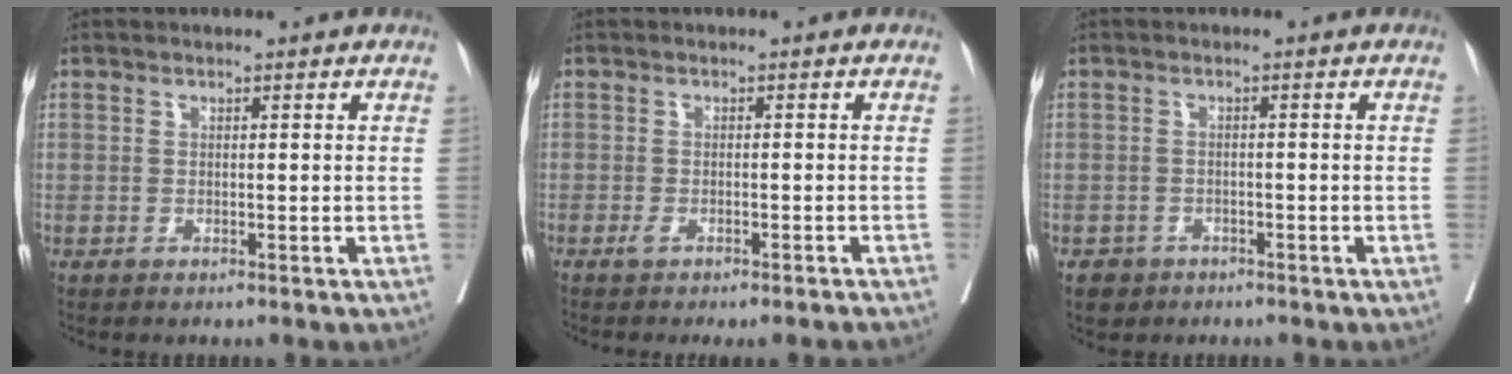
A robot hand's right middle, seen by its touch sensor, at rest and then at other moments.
{"total": 4.3, "force": [-3.8, 0.6, 2.1], "torque": [-0.015, 0.000, -0.050]}
{"total": 3.0, "force": [-1.8, 2.3, 0.3], "torque": [-0.003, 0.006, -0.028]}